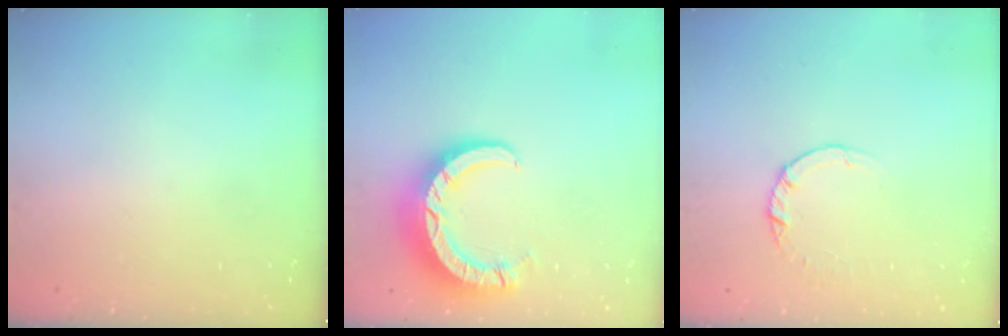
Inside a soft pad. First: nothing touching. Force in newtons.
{"total": 9.9, "press": 9.8, "slide": 1.0}
{"total": 2.5, "press": 2.5, "slide": 0.2}